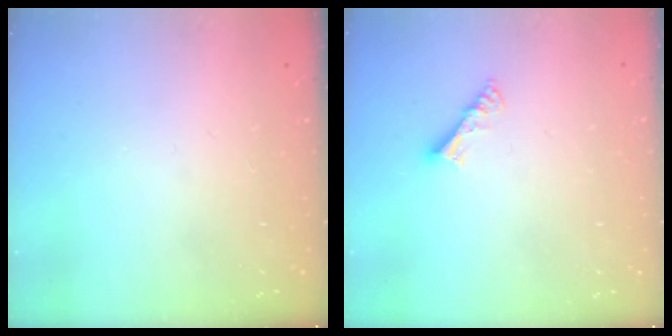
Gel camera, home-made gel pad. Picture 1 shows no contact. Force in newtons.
{"total": 4.7, "press": 4.7, "slide": 0.0}